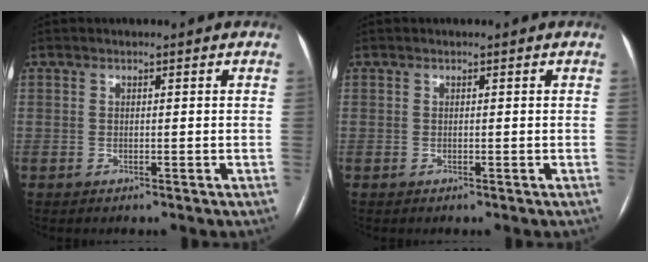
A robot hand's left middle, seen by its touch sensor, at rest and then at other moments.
{"total": 0.0}